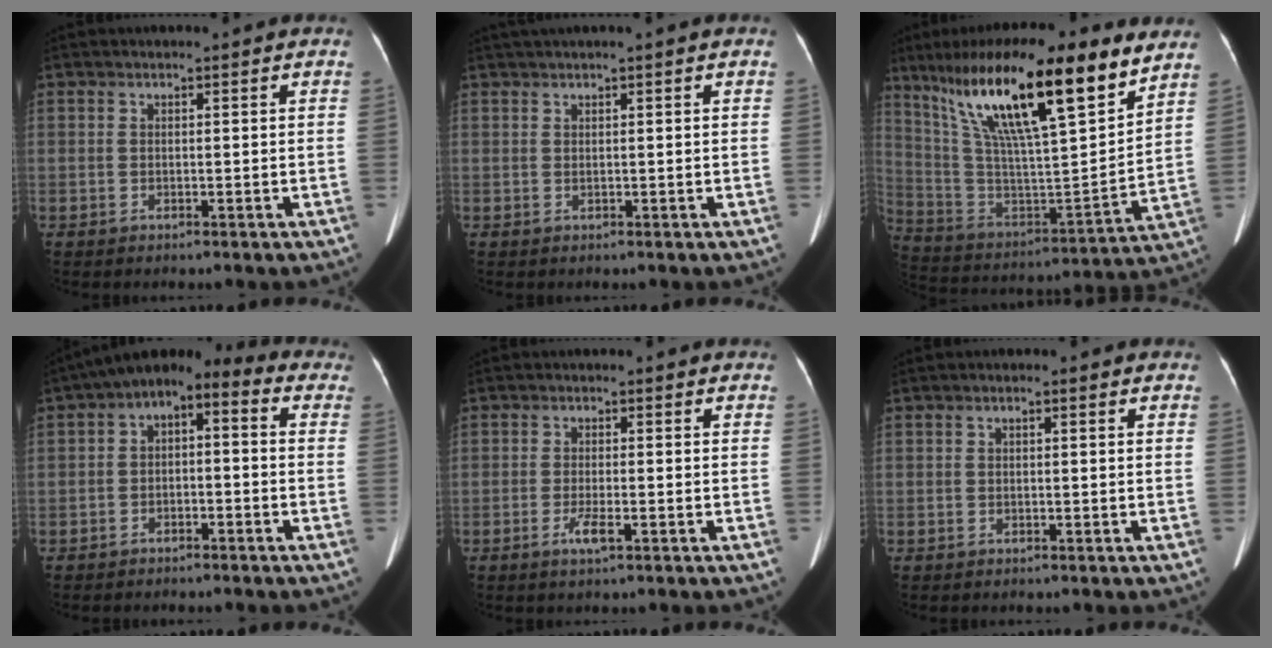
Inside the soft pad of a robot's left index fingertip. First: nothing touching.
{"total": 1.7, "force": [1.2, -0.5, 1.1], "torque": [-0.025, 0.012, 0.028]}
{"total": 26.0, "force": [16.1, 3.9, 20.0], "torque": [-0.377, 0.021, 0.280]}
{"total": 7.8, "force": [1.2, 4.3, 6.4], "torque": [-0.088, 0.051, 0.012]}
{"total": 2.2, "force": [-1.1, 0.2, 1.9], "torque": [-0.040, -0.004, -0.021]}
{"total": 0.6, "force": [-0.3, 0.3, 0.4], "torque": [-0.006, 0.001, -0.006]}